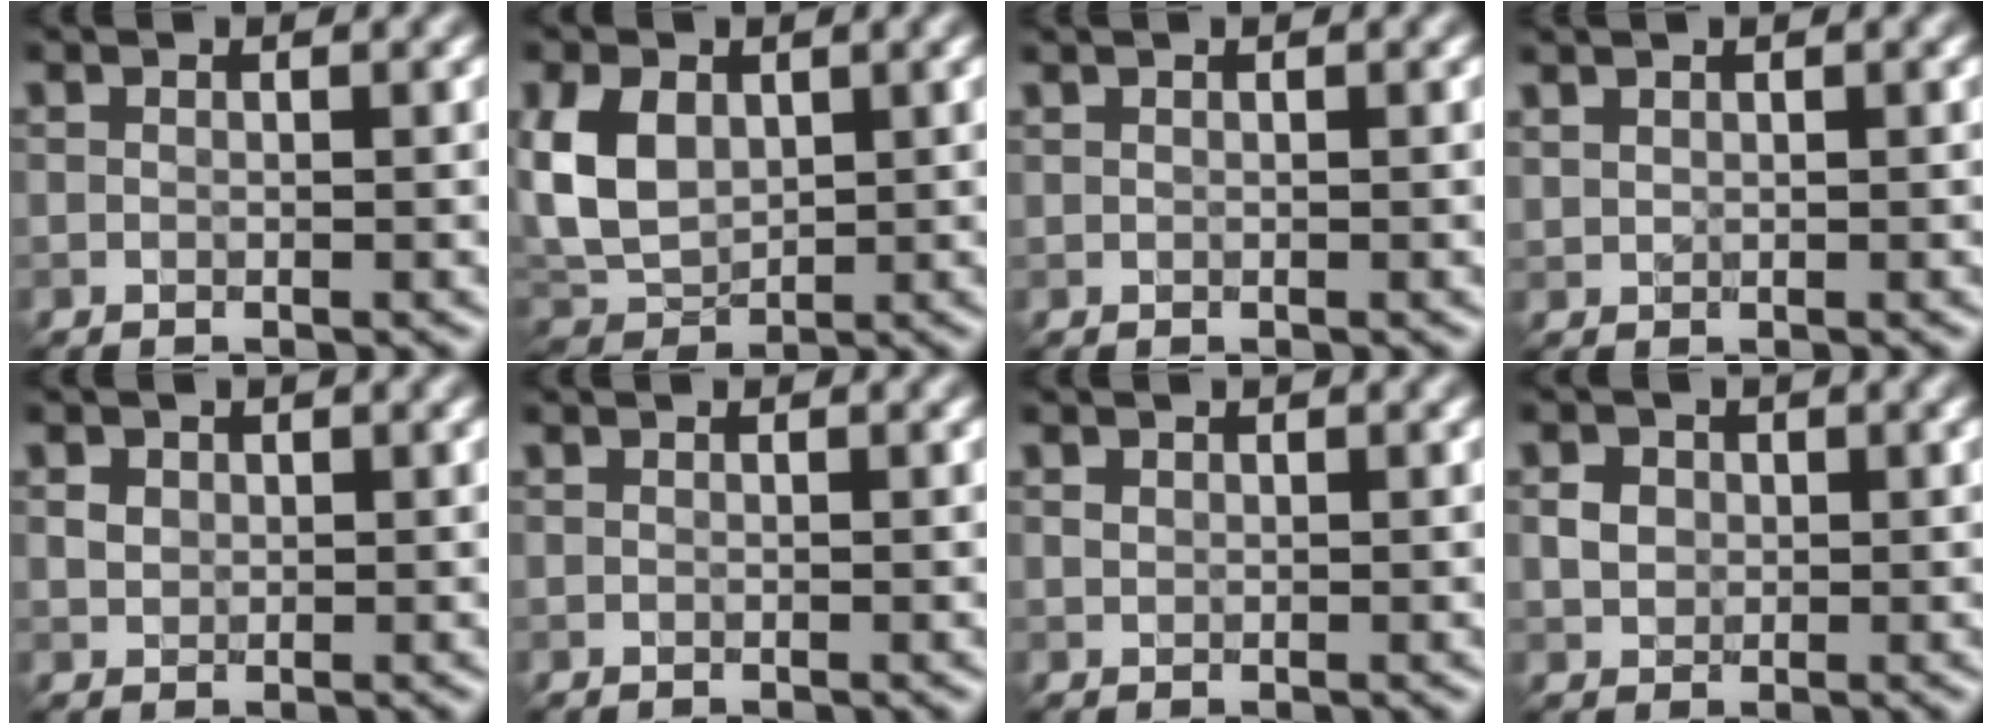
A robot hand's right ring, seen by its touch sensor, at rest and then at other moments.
{"total": 5.4, "force": [1.0, 3.8, 3.7], "torque": [-0.081, 0.005, 0.020]}
{"total": 0.0}
{"total": 0.8, "force": [0.7, 0.2, 0.1], "torque": [-0.006, 0.000, 0.020]}
{"total": 1.1, "force": [0.4, 0.9, 0.4], "torque": [-0.006, -0.002, 0.008]}
{"total": 0.0}
{"total": 0.6, "force": [0.3, 0.4, 0.2], "torque": [-0.003, -0.002, 0.008]}
{"total": 1.7, "force": [0.2, 1.5, 0.8], "torque": [-0.012, -0.002, 0.005]}